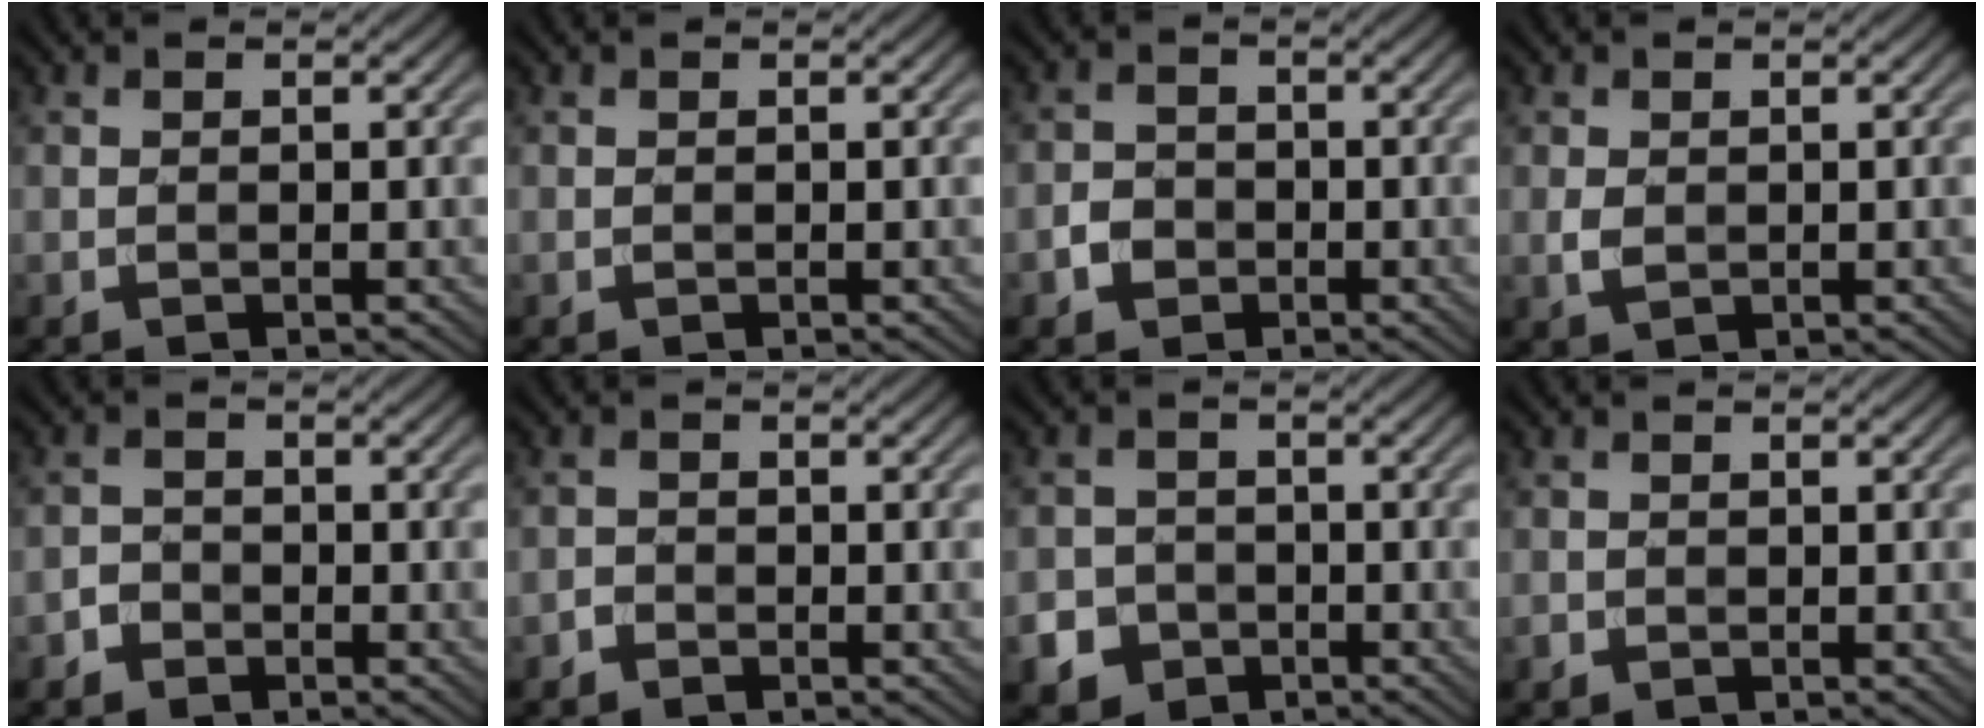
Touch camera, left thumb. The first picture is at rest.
{"total": 0.0}
{"total": 2.6, "force": [-1.2, 2.2, 0.9], "torque": [-0.015, 0.001, -0.027]}
{"total": 1.4, "force": [0.1, 1.0, 1.0], "torque": [-0.026, -0.002, 0.004]}
{"total": 1.8, "force": [-1.3, 1.2, 0.4], "torque": [-0.002, 0.004, -0.032]}
{"total": 1.2, "force": [-1.0, 0.6, 0.2], "torque": [-0.003, 0.002, -0.025]}
{"total": 5.3, "force": [-3.0, 4.3, 1.0], "torque": [-0.008, -0.011, -0.067]}
{"total": 0.6, "force": [-0.4, 0.4, 0.1], "torque": [-0.001, -0.003, -0.008]}